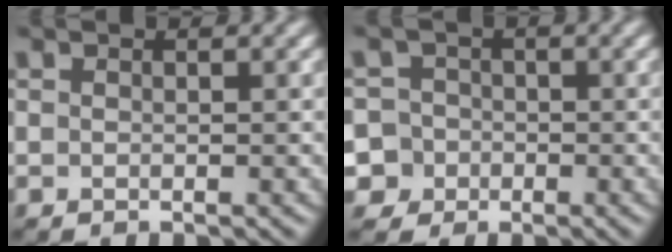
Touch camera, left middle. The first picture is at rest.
{"total": 6.2, "force": [-2.0, 5.7, 1.4], "torque": [-0.024, 0.017, -0.067]}